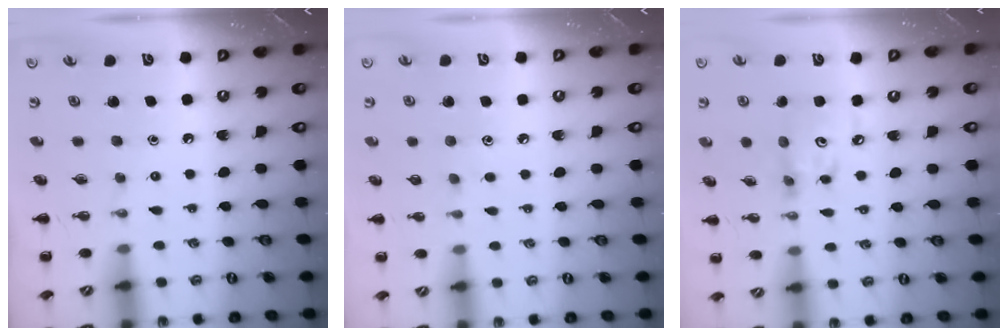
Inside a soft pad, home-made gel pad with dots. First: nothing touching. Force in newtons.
{"total": 3.7, "press": 3.6, "slide": 1.0}
{"total": 6.9, "press": 6.8, "slide": 1.3}